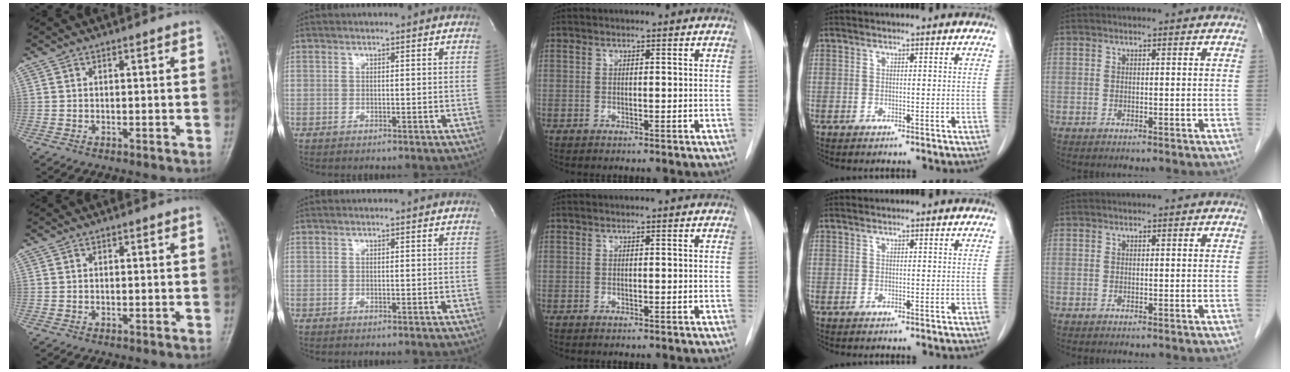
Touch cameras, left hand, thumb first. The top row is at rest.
{}